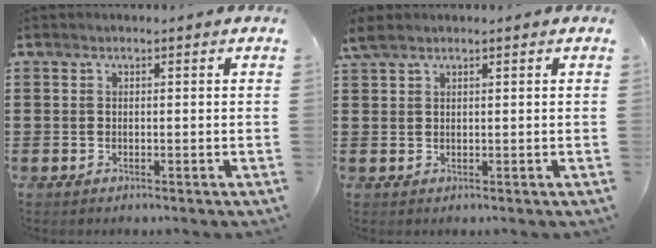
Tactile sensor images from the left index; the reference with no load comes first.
{"total": 2.0, "force": [1.5, 0.5, 1.4], "torque": [-0.031, 0.002, 0.027]}